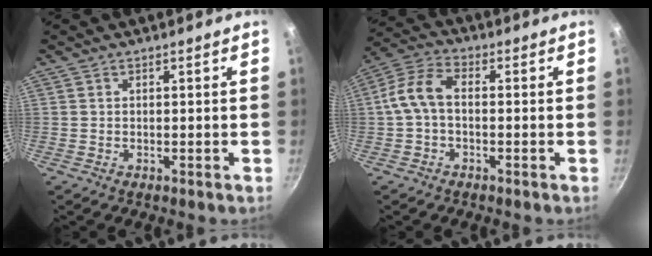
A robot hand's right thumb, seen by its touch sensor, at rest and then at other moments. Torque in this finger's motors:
{"motor_torque": [-0.14, 0.42, 0.73, -0.06, 0.08]}